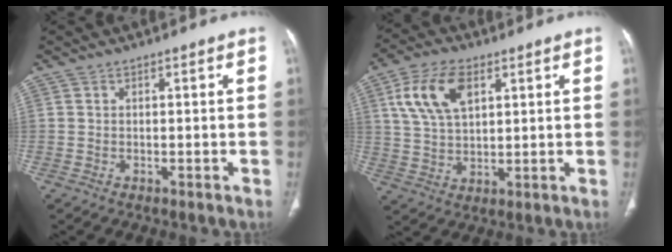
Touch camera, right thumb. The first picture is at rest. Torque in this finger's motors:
{"motor_torque": [-0.58, 0.88, 0.92, 0.20, 0.08]}